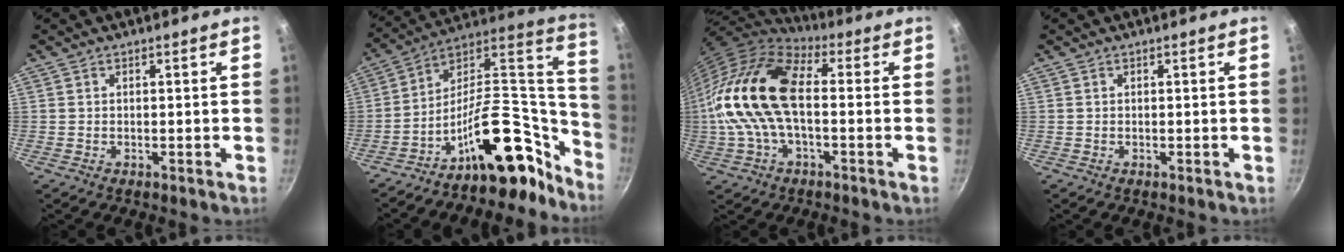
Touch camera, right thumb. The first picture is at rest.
{"total": 25.3, "force": [-14.4, 13.3, 16.1], "torque": [-0.175, 0.122, -0.228]}
{"total": 18.9, "force": [-0.1, 9.9, 16.1], "torque": [-0.303, 0.028, -0.014]}
{"total": 0.0}